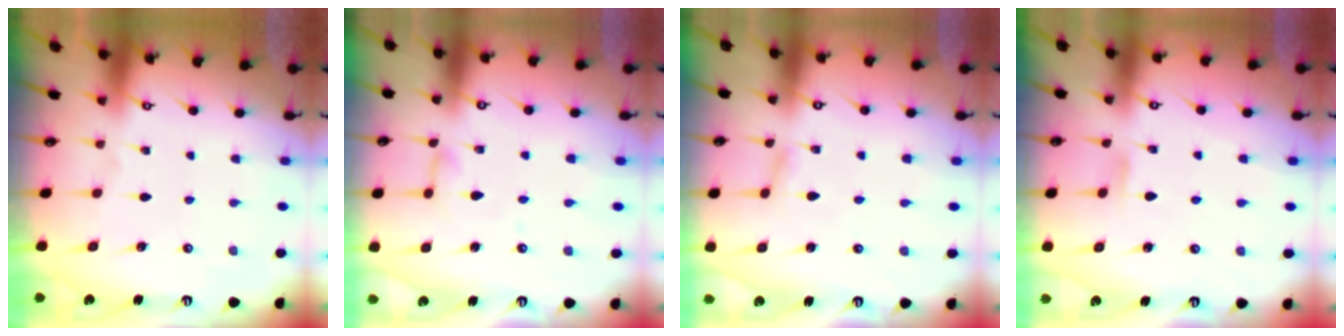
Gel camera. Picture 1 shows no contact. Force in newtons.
{"total": 4.2, "press": 4.2, "slide": 0.3}
{"total": 2.5, "press": 2.5, "slide": 0.2}
{"total": 4.3, "press": 4.2, "slide": 0.6}